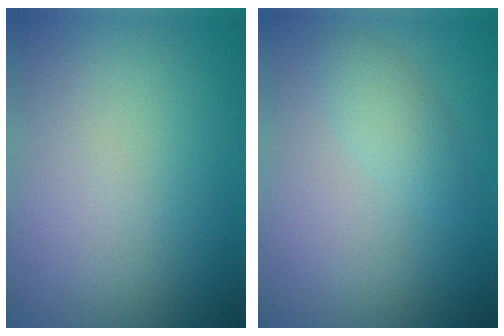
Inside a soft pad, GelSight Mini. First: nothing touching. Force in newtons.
{"total": 1.7, "press": 1.7, "slide": 0.1}